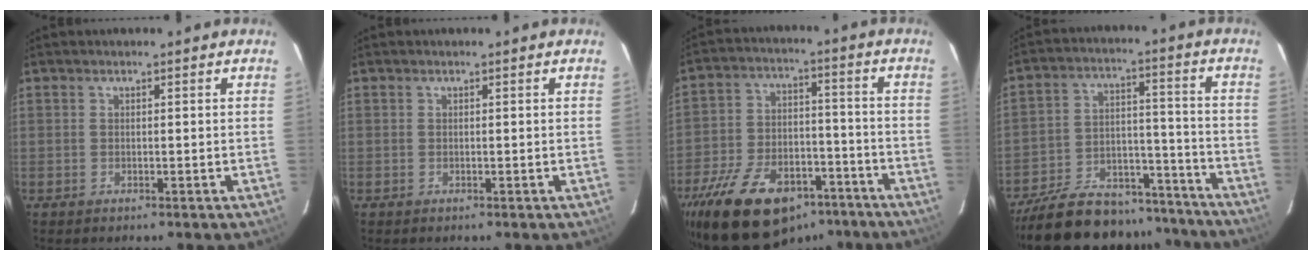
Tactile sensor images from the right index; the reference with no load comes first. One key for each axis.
{"total": 0.0}
{"total": 24.0, "fx": -16.7, "fy": 12.0, "fz": 12.3, "tx": -0.254, "ty": -0.003, "tz": -0.249}
{"total": 25.4, "fx": -21.8, "fy": 9.3, "fz": 8.9, "tx": -0.187, "ty": 0.032, "tz": -0.301}